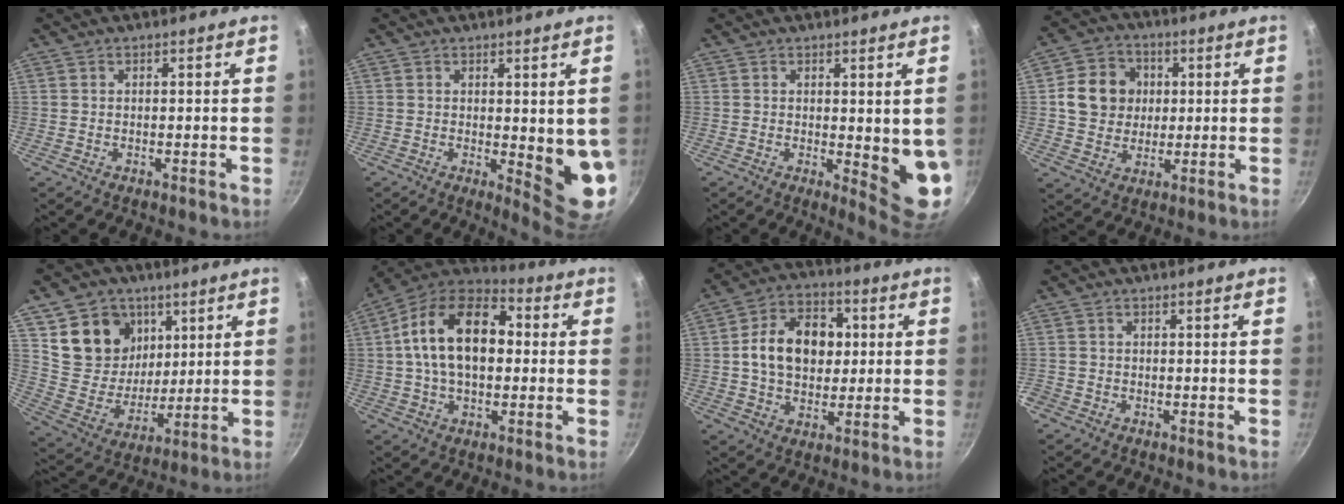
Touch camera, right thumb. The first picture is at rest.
{"total": 8.5, "force": [0.5, 2.6, 8.0], "torque": [-0.081, -0.026, 0.011]}
{"total": 7.9, "force": [0.6, 2.6, 7.4], "torque": [-0.075, -0.024, 0.012]}
{"total": 10.7, "force": [1.6, 9.5, 4.7], "torque": [-0.051, 0.011, 0.021]}
{"total": 15.7, "force": [6.9, 13.0, 5.5], "torque": [-0.054, -0.037, 0.133]}
{"total": 18.6, "force": [1.6, 11.6, 14.4], "torque": [-0.219, 0.032, 0.007]}
{"total": 14.6, "force": [1.7, 10.7, 9.8], "torque": [-0.126, 0.017, 0.016]}
{"total": 1.8, "force": [-1.1, 1.4, 0.5], "torque": [-0.015, 0.003, -0.022]}